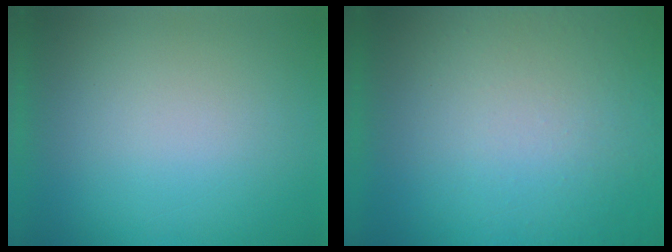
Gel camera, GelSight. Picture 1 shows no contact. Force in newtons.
{"total": 7.1}